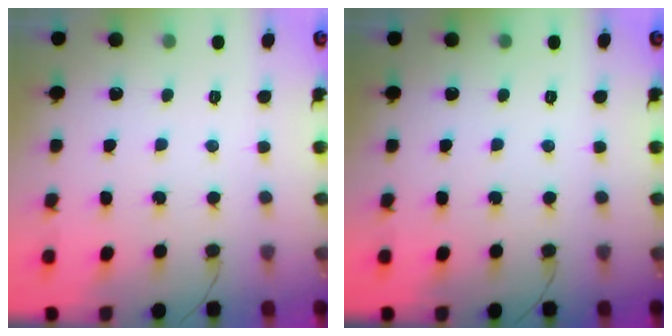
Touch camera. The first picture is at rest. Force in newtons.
{"total": 0.0}